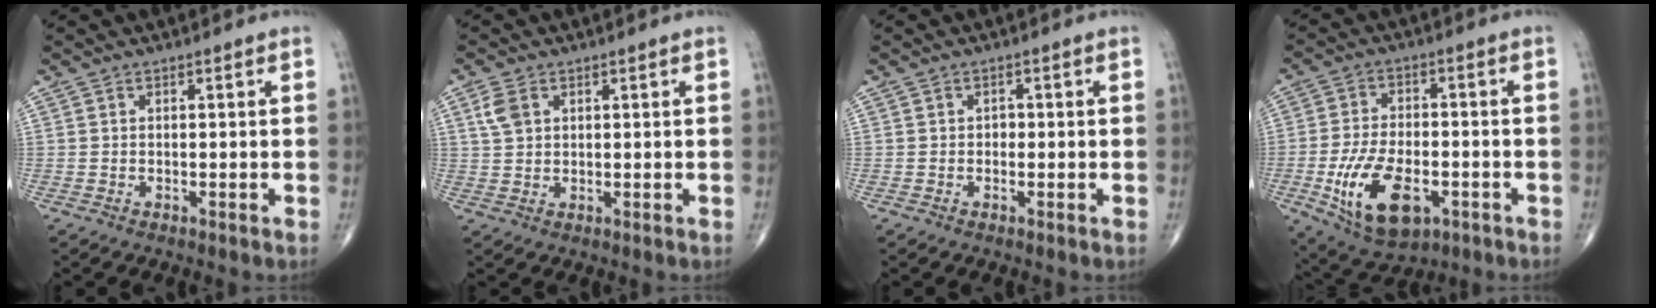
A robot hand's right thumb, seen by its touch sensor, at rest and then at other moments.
{"total": 3.8, "force": [1.6, 2.5, 2.4], "torque": [-0.048, 0.002, 0.037]}
{"total": 0.9, "force": [-0.2, 0.8, 0.5], "torque": [0.000, 0.004, -0.006]}
{"total": 14.7, "force": [-4.9, 7.9, 11.3], "torque": [-0.196, 0.007, -0.075]}